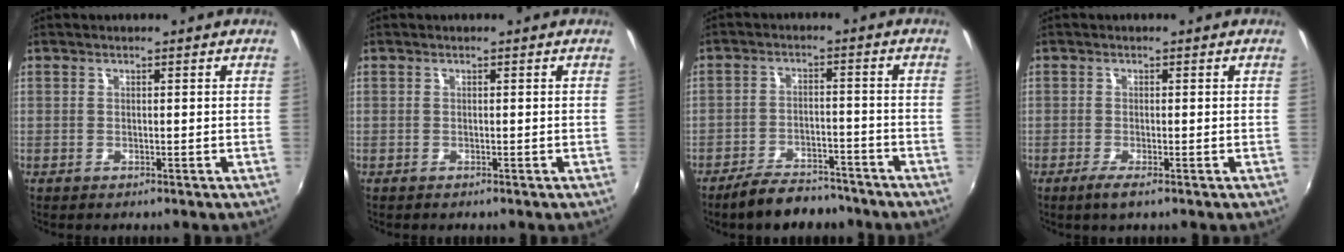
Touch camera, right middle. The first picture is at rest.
{"total": 0.0}
{"total": 9.0, "force": [-7.7, 3.2, 3.5], "torque": [-0.083, 0.008, -0.113]}
{"total": 2.2, "force": [-1.3, -0.2, 1.8], "torque": [-0.037, -0.010, -0.026]}